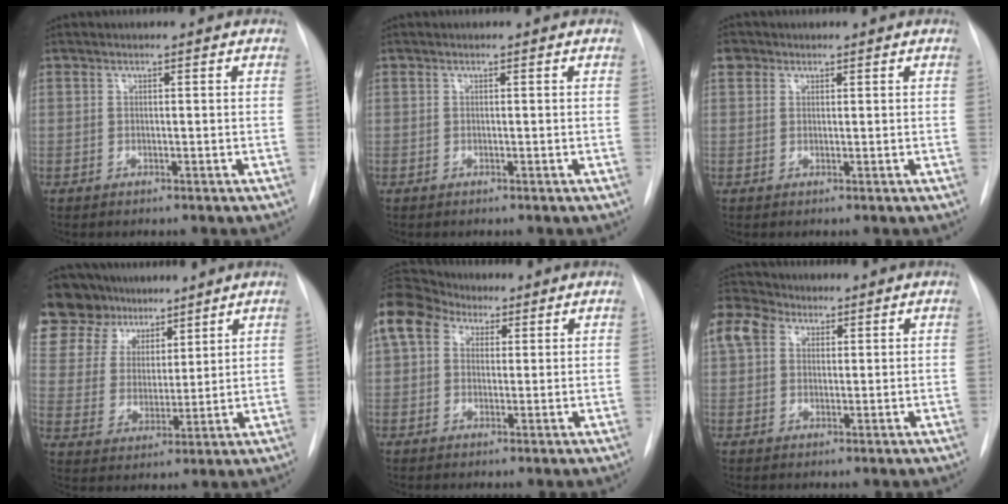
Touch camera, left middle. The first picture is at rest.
{"total": 0.0}
{"total": 2.0, "force": [1.1, 1.6, 0.2], "torque": [0.003, 0.009, 0.014]}
{"total": 14.5, "force": [12.2, 6.2, 4.7], "torque": [-0.091, 0.038, 0.225]}
{"total": 14.4, "force": [7.1, 10.2, 7.3], "torque": [-0.196, 0.075, 0.131]}
{"total": 10.5, "force": [5.2, 7.7, 5.0], "torque": [-0.127, 0.048, 0.098]}